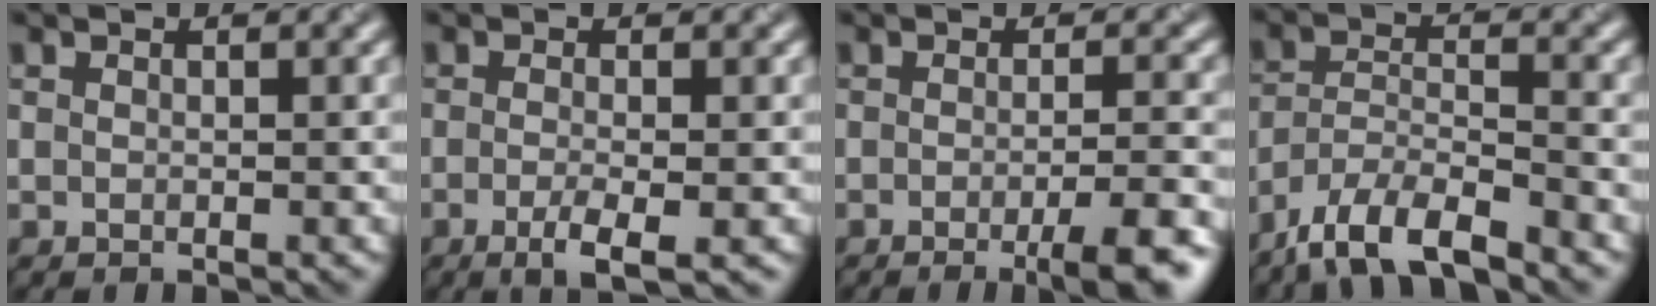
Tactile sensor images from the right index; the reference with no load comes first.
{"total": 2.7, "force": [-0.9, 0.6, 2.5], "torque": [-0.048, -0.007, -0.019]}
{"total": 4.6, "force": [-2.2, 0.9, 4.0], "torque": [-0.052, -0.003, -0.038]}
{"total": 7.3, "force": [-5.9, 2.0, 3.9], "torque": [-0.069, -0.006, -0.117]}